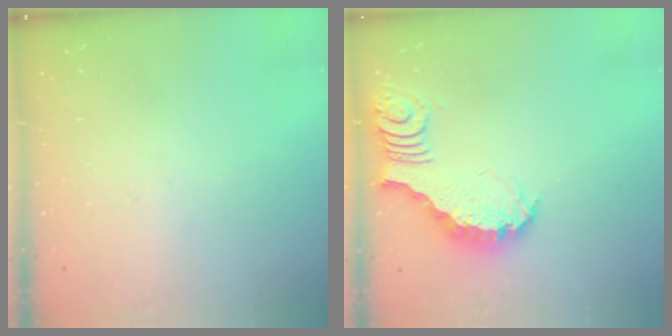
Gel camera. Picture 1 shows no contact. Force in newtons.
{"total": 3.9, "press": 3.8, "slide": 0.6}